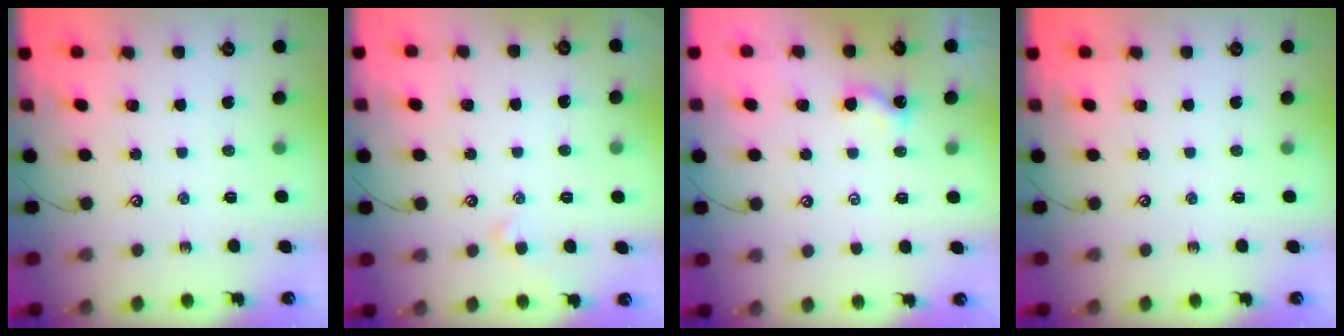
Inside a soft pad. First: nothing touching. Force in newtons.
{"total": 1.6, "press": 1.5, "slide": 0.4}
{"total": 2.5, "press": 2.5, "slide": 0.1}
{"total": 0.0}